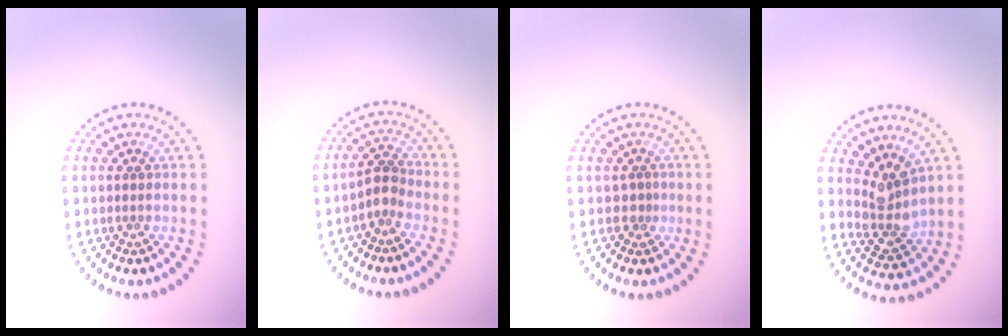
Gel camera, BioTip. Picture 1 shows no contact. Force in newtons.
{"total": 2.1, "press": 1.6, "slide": 1.3}
{"total": 0.8, "press": 0.5, "slide": 0.7}
{"total": 3.1, "press": 2.6, "slide": 1.6}